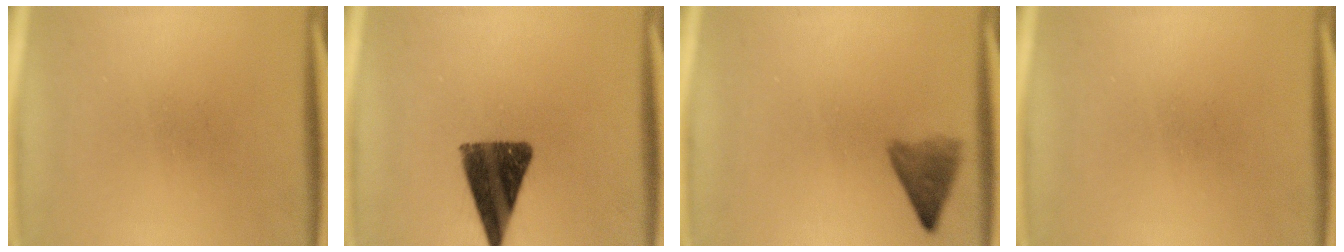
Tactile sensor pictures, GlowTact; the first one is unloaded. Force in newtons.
{"total": 12.2}
{"total": 3.8}
{"total": 0.0}